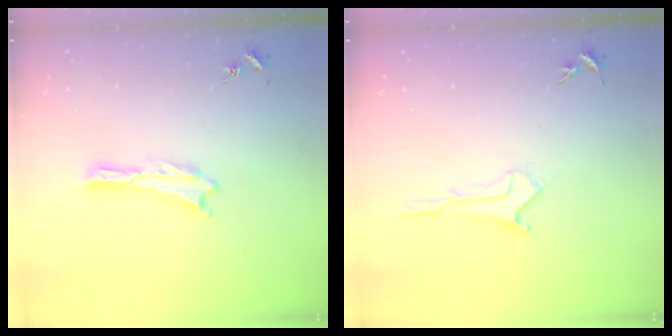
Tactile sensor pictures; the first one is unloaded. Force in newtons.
{"total": 1.0, "press": 1.0, "slide": 0.0}